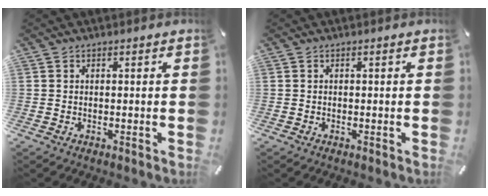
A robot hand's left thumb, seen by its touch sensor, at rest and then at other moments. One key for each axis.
{"total": 0.0}